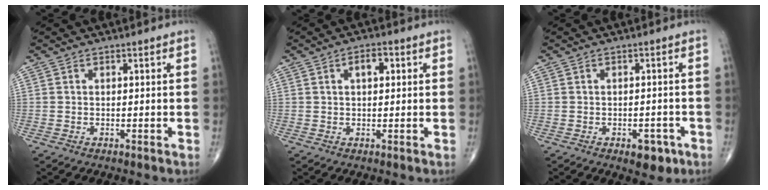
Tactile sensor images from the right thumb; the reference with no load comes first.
{"total": 3.2, "force": [1.0, 1.7, 2.6], "torque": [-0.034, 0.007, 0.012]}
{"total": 4.4, "force": [-2.2, 2.4, 2.9], "torque": [-0.019, 0.010, -0.024]}